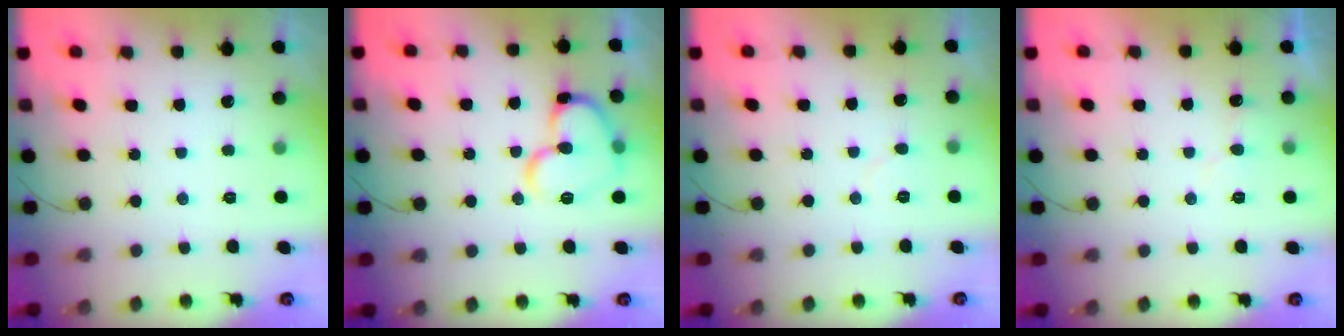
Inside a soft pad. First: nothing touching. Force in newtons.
{"total": 14.9, "press": 14.8, "slide": 2.0}
{"total": 2.9, "press": 2.9, "slide": 0.2}
{"total": 5.2, "press": 5.2, "slide": 0.4}